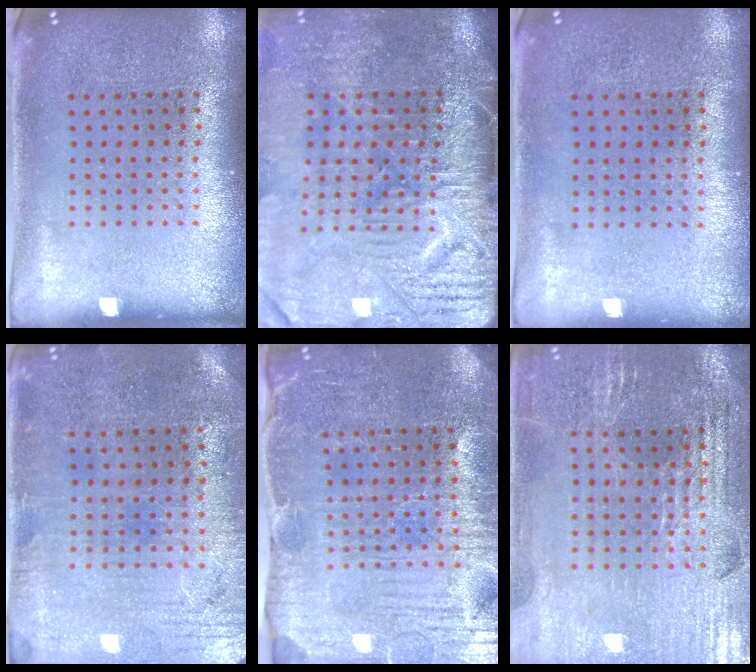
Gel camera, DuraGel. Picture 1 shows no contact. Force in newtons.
{"total": 4.8, "press": 4.1, "slide": 2.6}
{"total": 0.0}
{"total": 0.6, "press": 0.4, "slide": 0.5}
{"total": 3.8, "press": 3.8, "slide": 0.5}
{"total": 2.8, "press": 2.8, "slide": 0.4}